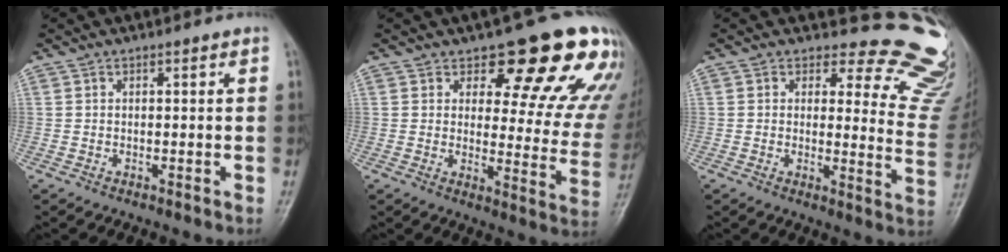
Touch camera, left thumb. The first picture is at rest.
{"total": 18.3, "force": [12.5, 7.1, 11.3], "torque": [-0.083, -0.072, 0.142]}
{"total": 15.3, "force": [14.3, 5.1, 2.2], "torque": [0.032, -0.150, 0.124]}